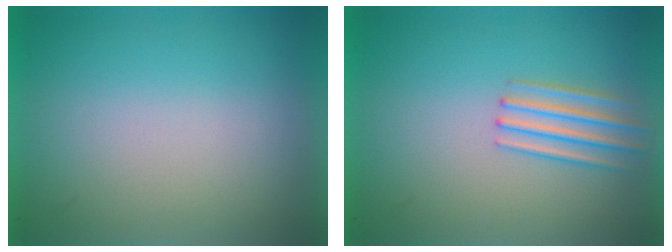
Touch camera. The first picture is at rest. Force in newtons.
{"total": 2.1}